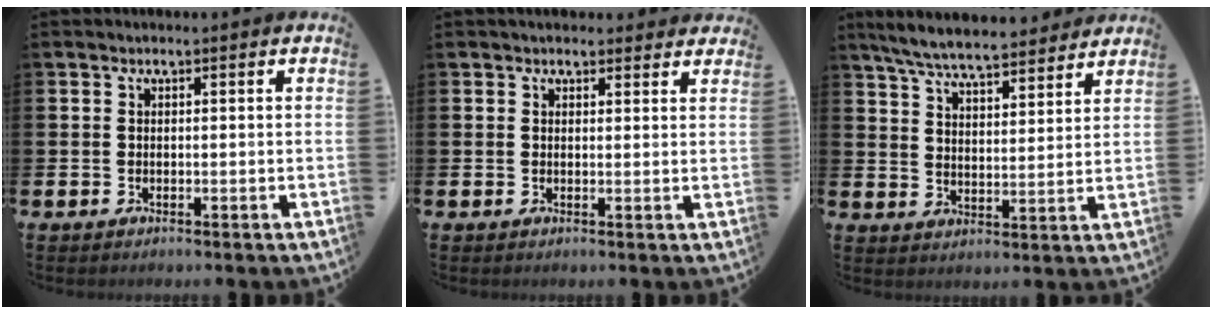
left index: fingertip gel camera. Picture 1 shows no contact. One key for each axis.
{"total": 2.1, "fx": 1.9, "fy": 0.7, "fz": 0.1, "tx": 0.003, "ty": -0.005, "tz": 0.035}
{"total": 6.9, "fx": 6.6, "fy": 0.8, "fz": 1.9, "tx": -0.068, "ty": -0.036, "tz": 0.118}